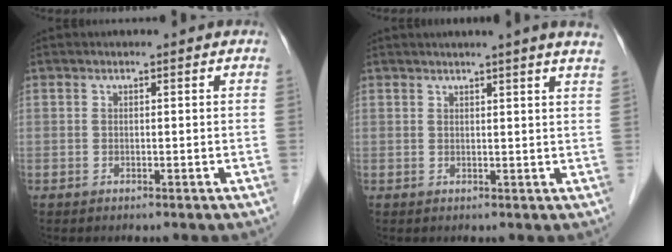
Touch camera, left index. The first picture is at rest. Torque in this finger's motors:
{"motor_torque": [-0.09, -1.44, 0.38, 0.07]}